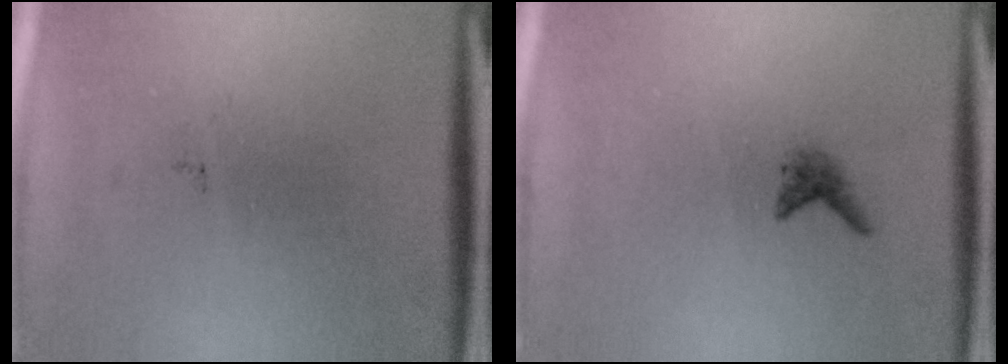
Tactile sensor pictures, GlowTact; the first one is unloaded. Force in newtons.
{"total": 1.0}